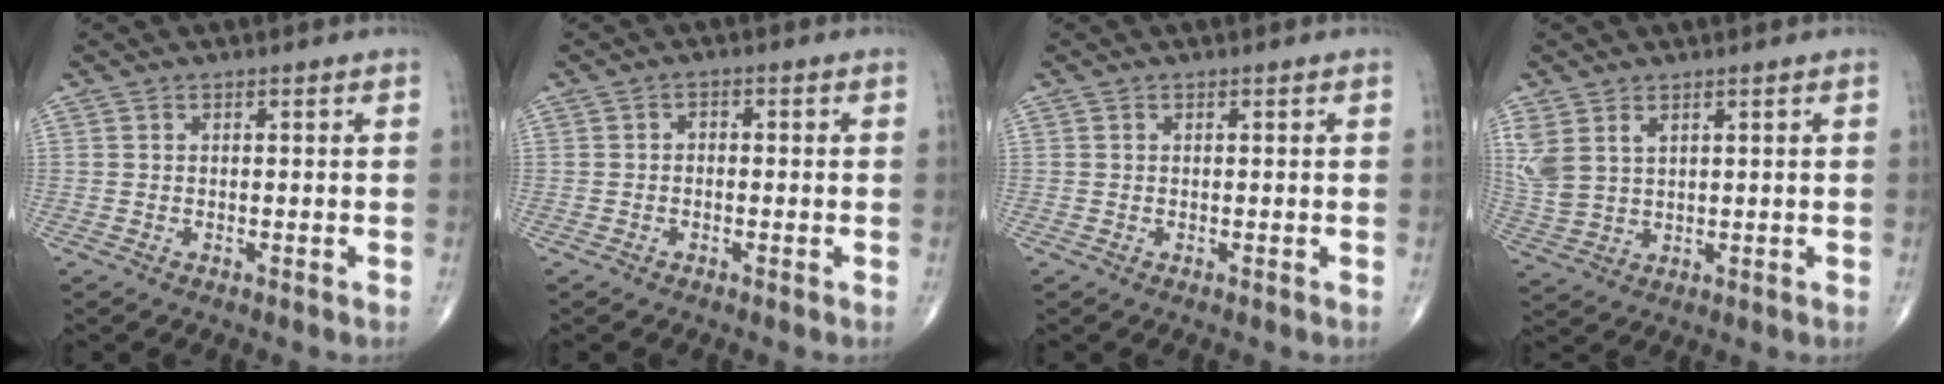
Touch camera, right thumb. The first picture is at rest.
{"total": 1.2, "force": [-0.3, 0.9, 0.7], "torque": [0.001, 0.006, -0.011]}
{"total": 0.0}
{"total": 6.3, "force": [2.8, 3.8, 4.2], "torque": [-0.100, -0.004, 0.070]}